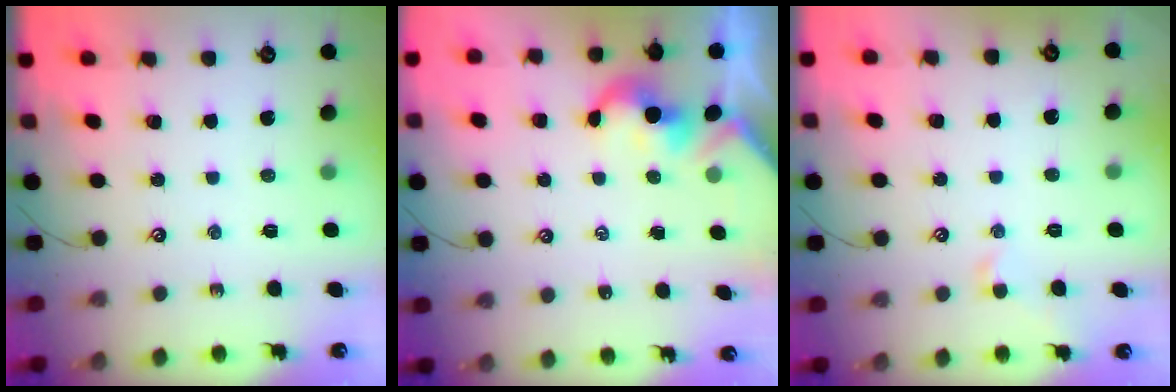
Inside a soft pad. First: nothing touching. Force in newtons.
{"total": 2.2, "press": 2.1, "slide": 0.4}
{"total": 0.5, "press": 0.2, "slide": 0.5}